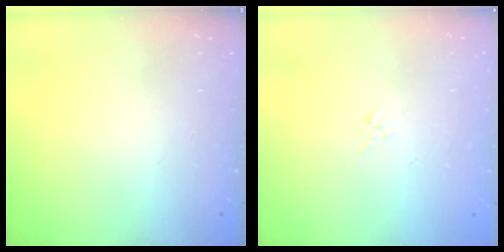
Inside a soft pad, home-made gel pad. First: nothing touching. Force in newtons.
{"total": 2.2, "press": 2.1, "slide": 0.4}